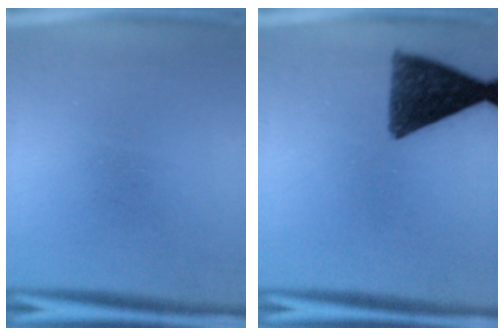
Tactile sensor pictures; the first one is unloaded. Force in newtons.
{"total": 10.7}